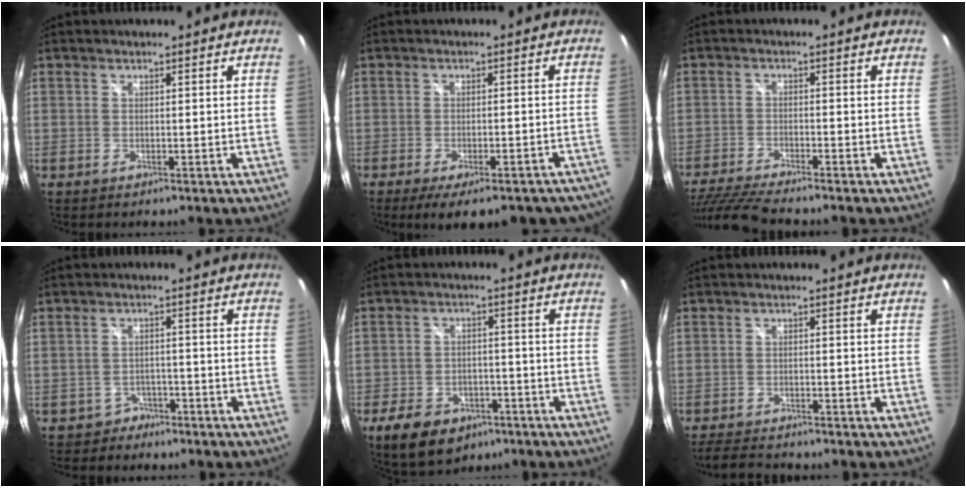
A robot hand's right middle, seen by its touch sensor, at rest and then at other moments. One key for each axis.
{"total": 16.0, "fx": -13.0, "fy": 4.5, "fz": 8.1, "tx": -0.131, "ty": -0.029, "tz": -0.155}
{"total": 9.2, "fx": -8.4, "fy": -0.3, "fz": 3.8, "tx": -0.105, "ty": -0.026, "tz": -0.156}
{"total": 3.7, "fx": -2.6, "fy": 2.6, "fz": -0.3, "tx": 0.003, "ty": 0.017, "tz": -0.040}
{"total": 11.8, "fx": -7.1, "fy": 7.5, "fz": 5.6, "tx": -0.140, "ty": -0.001, "tz": -0.100}
{"total": 5.0, "fx": -4.7, "fy": 0.7, "fz": 1.6, "tx": -0.048, "ty": -0.013, "tz": -0.081}